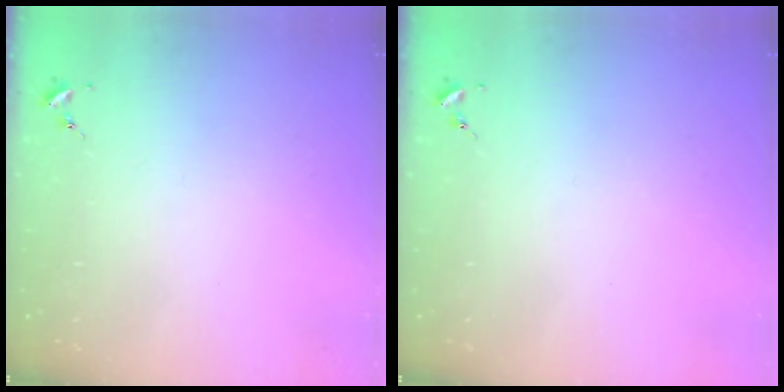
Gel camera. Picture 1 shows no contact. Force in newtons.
{"total": 0.0}